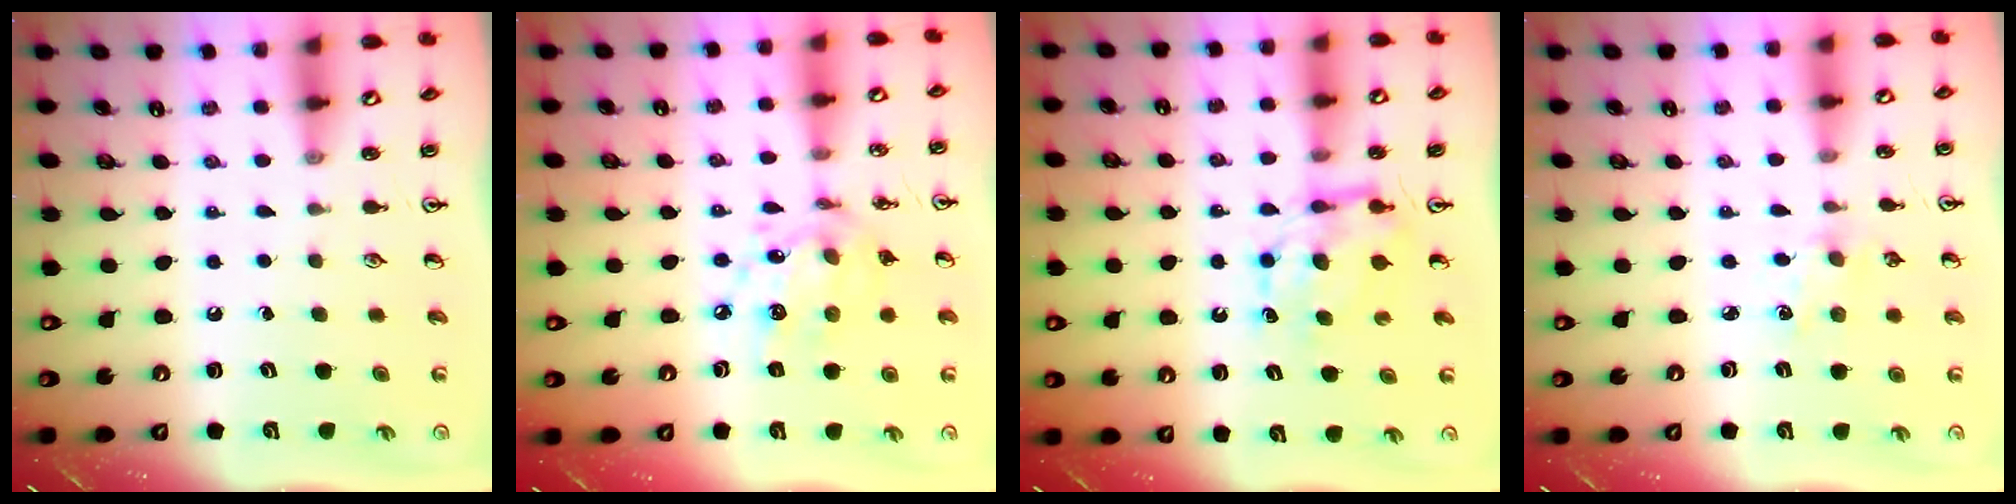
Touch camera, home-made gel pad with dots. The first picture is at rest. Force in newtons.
{"total": 12.0, "press": 12.0, "slide": 0.8}
{"total": 7.3, "press": 7.3, "slide": 0.2}
{"total": 2.6, "press": 2.5, "slide": 0.4}